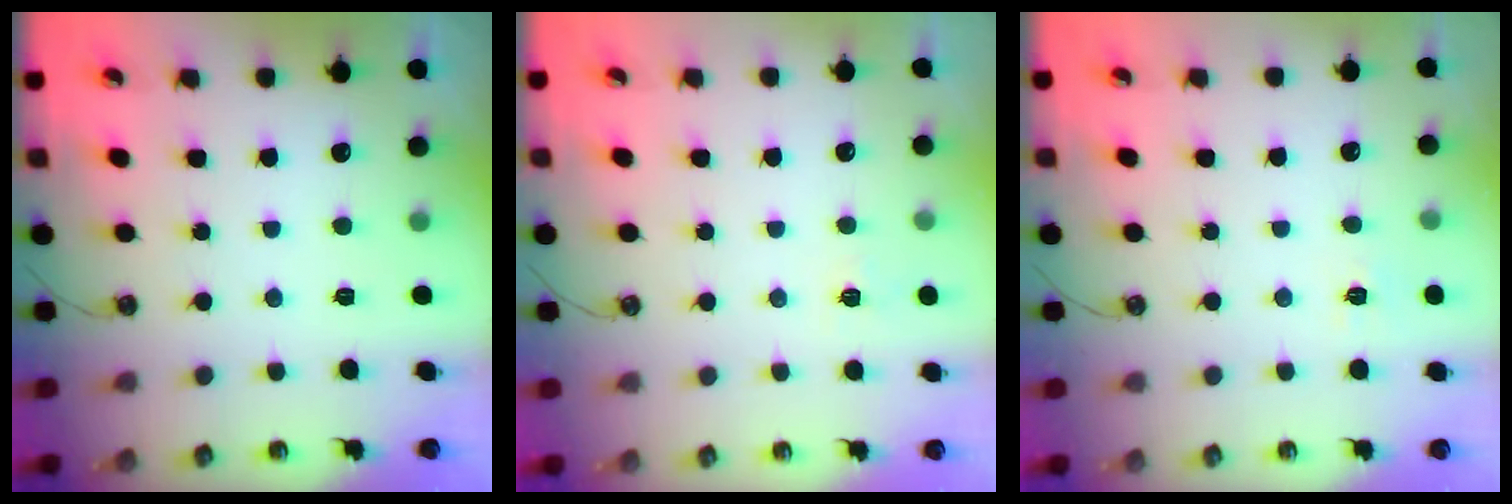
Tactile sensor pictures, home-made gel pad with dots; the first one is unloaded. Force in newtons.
{"total": 3.4, "press": 3.4, "slide": 0.4}
{"total": 5.3, "press": 5.3, "slide": 0.6}